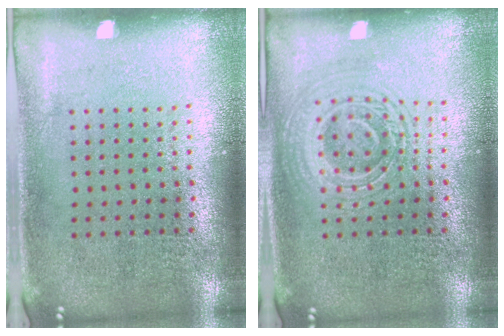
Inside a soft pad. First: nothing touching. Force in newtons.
{"total": 2.1, "press": 2.1, "slide": 0.4}